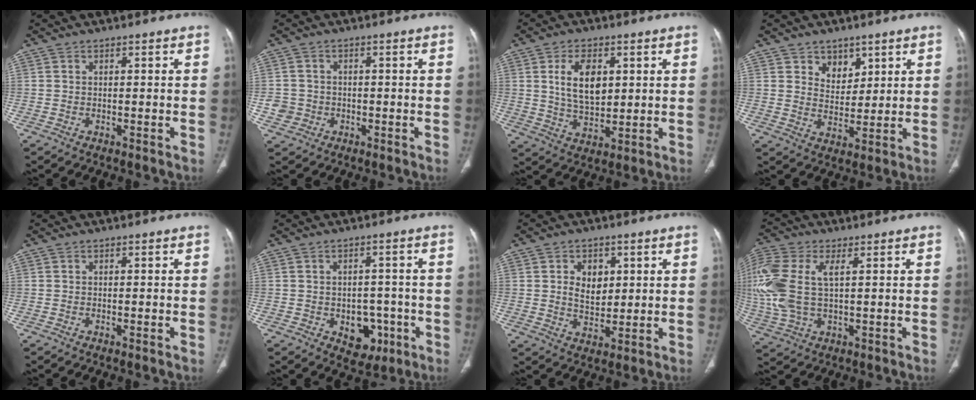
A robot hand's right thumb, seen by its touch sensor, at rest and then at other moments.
{"total": 3.5, "force": [-0.9, 3.4, 0.5], "torque": [0.006, 0.012, -0.017]}
{"total": 9.6, "force": [2.6, 5.7, 7.4], "torque": [-0.114, -0.016, 0.055]}
{"total": 5.9, "force": [3.4, 4.2, 2.3], "torque": [-0.006, -0.025, 0.062]}
{"total": 0.0}
{"total": 7.7, "force": [-2.6, 5.6, 4.6], "torque": [-0.023, 0.019, -0.023]}
{"total": 7.0, "force": [1.8, 4.9, 4.6], "torque": [-0.043, -0.012, 0.035]}
{"total": 15.5, "force": [2.6, 8.3, 12.8], "torque": [-0.334, 0.010, 0.056]}